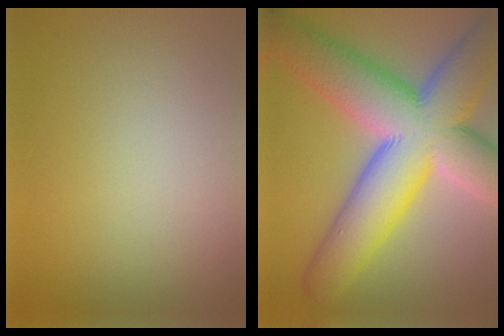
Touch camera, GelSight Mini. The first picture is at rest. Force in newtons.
{"total": 15.8, "press": 15.7, "slide": 1.0}